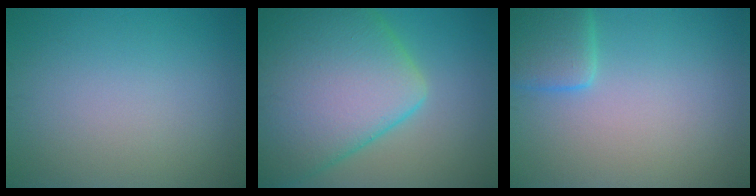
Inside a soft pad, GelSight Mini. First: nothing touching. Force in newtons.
{"total": 14.7, "press": 14.7, "slide": 0.5}
{"total": 3.4, "press": 3.4, "slide": 0.3}